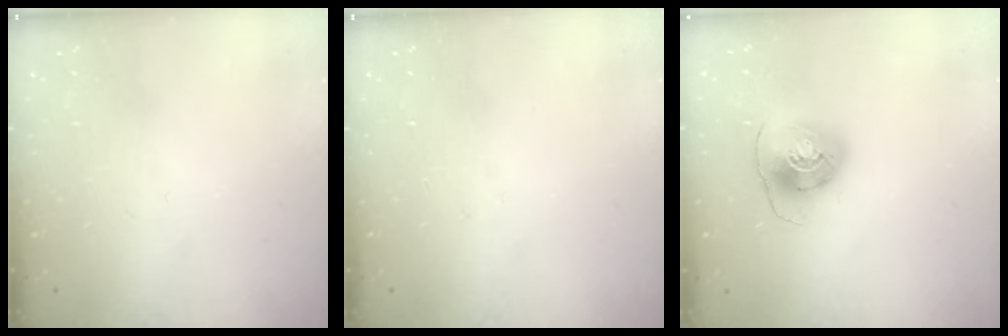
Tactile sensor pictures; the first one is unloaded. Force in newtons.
{"total": 0.0}
{"total": 8.5, "press": 8.4, "slide": 1.3}